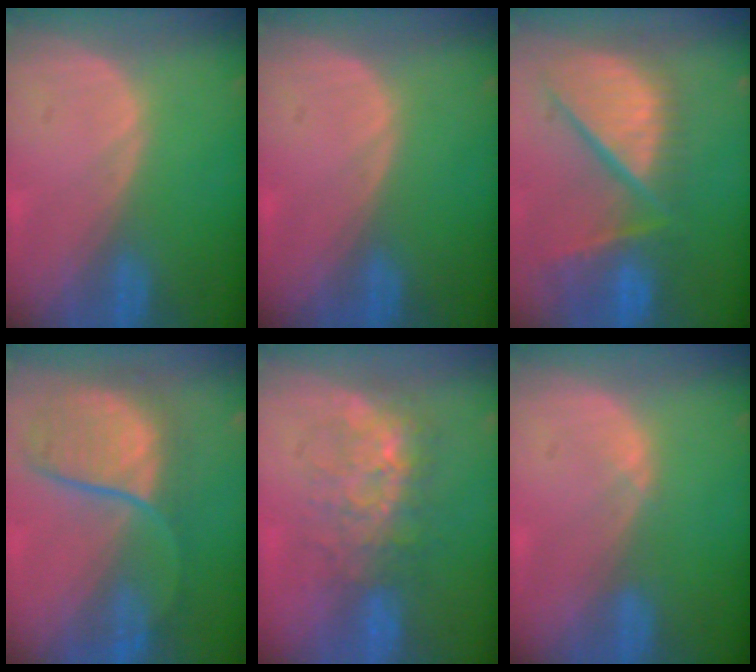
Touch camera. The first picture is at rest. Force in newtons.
{"total": 0.0}
{"total": 12.8, "press": 10.6, "slide": 7.2}
{"total": 9.1, "press": 8.7, "slide": 2.7}
{"total": 7.5, "press": 7.2, "slide": 2.2}
{"total": 0.7, "press": 0.6, "slide": 0.4}